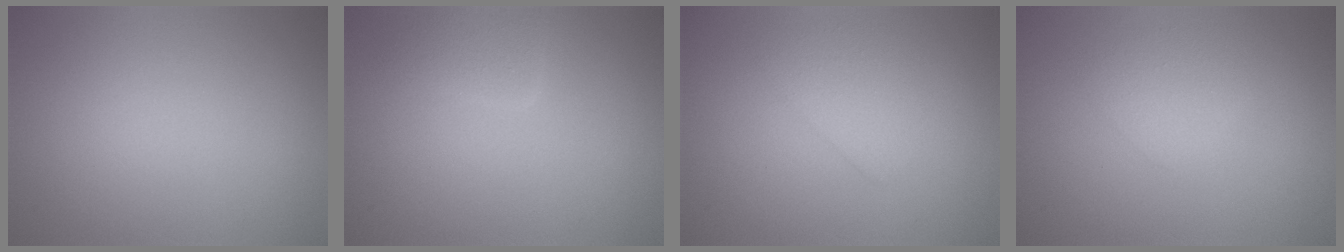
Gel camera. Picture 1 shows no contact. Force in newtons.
{"total": 1.7, "press": 1.7, "slide": 0.1}
{"total": 2.2, "press": 2.2, "slide": 0.1}
{"total": 1.6, "press": 1.6, "slide": 0.1}